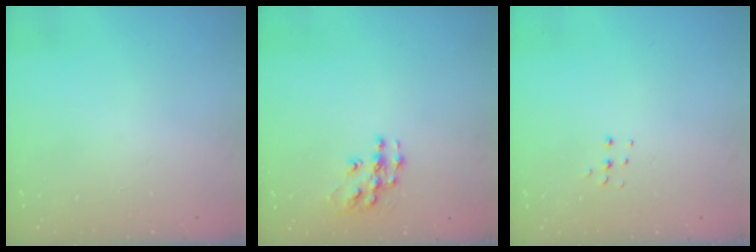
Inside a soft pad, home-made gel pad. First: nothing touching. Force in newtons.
{"total": 9.2, "press": 9.2, "slide": 0.5}
{"total": 4.0, "press": 4.0, "slide": 0.5}